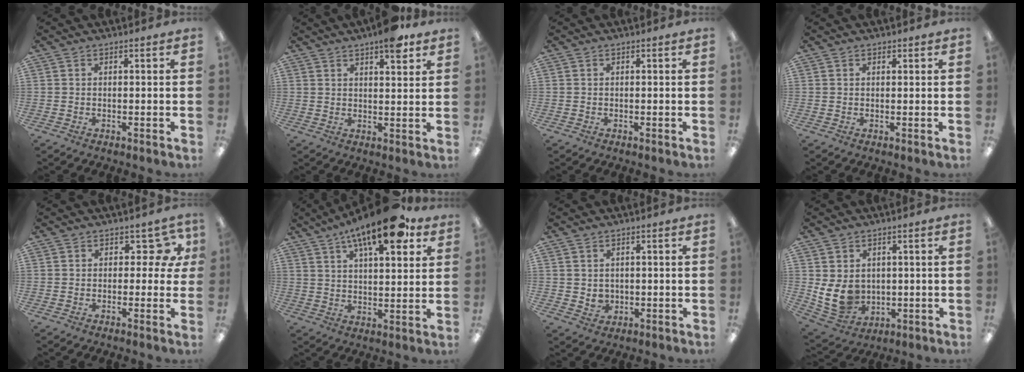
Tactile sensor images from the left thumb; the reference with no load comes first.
{"total": 6.8, "force": [4.9, 2.0, 4.2], "torque": [-0.054, -0.026, 0.079]}
{"total": 0.0}
{"total": 0.8, "force": [0.7, 0.5, 0.2], "torque": [0.005, -0.002, 0.011]}
{"total": 5.3, "force": [2.2, 3.3, 3.6], "torque": [-0.042, -0.006, 0.033]}
{"total": 16.9, "force": [10.5, 5.8, 11.9], "torque": [-0.184, -0.043, 0.168]}
{"total": 2.8, "force": [1.2, 2.4, 0.6], "torque": [-0.001, -0.006, 0.019]}
{"total": 9.4, "force": [1.0, 7.8, 5.1], "torque": [-0.109, -0.007, 0.024]}